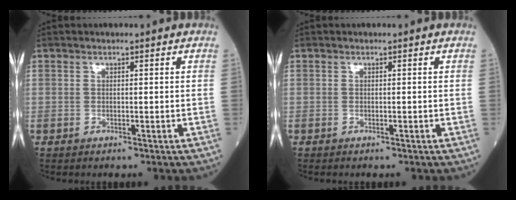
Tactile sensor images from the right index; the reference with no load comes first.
{"total": 0.0}